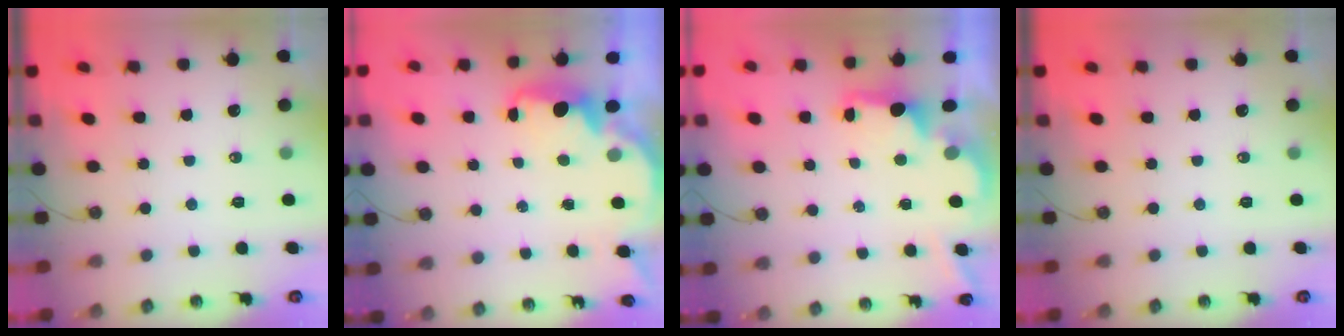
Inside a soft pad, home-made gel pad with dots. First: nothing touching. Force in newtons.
{"total": 2.3, "press": 2.3, "slide": 0.4}
{"total": 1.9, "press": 1.8, "slide": 0.6}
{"total": 0.0}